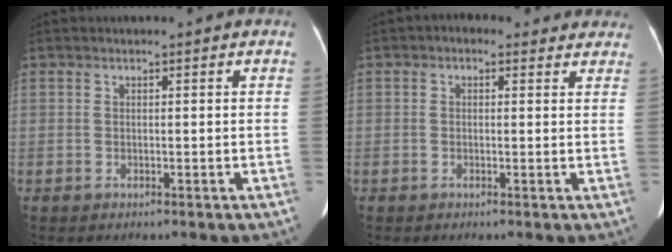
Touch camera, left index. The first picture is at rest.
{"total": 4.8, "force": [3.4, 2.9, 1.8], "torque": [-0.011, 0.024, 0.031]}